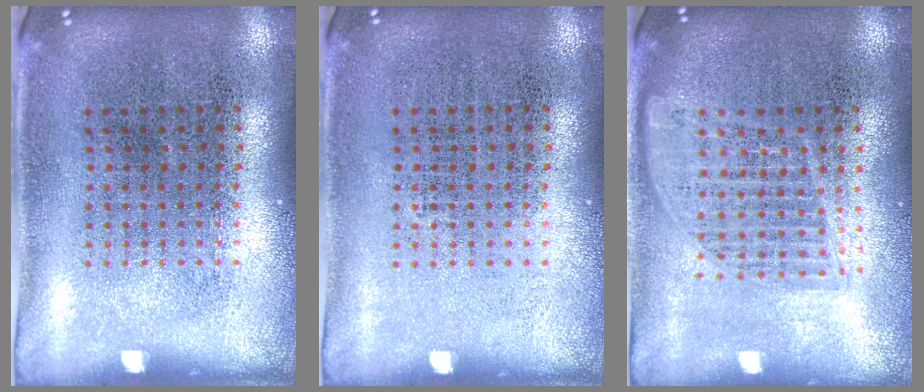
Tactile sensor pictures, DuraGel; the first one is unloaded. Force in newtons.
{"total": 0.0}
{"total": 1.6, "press": 1.5, "slide": 0.7}